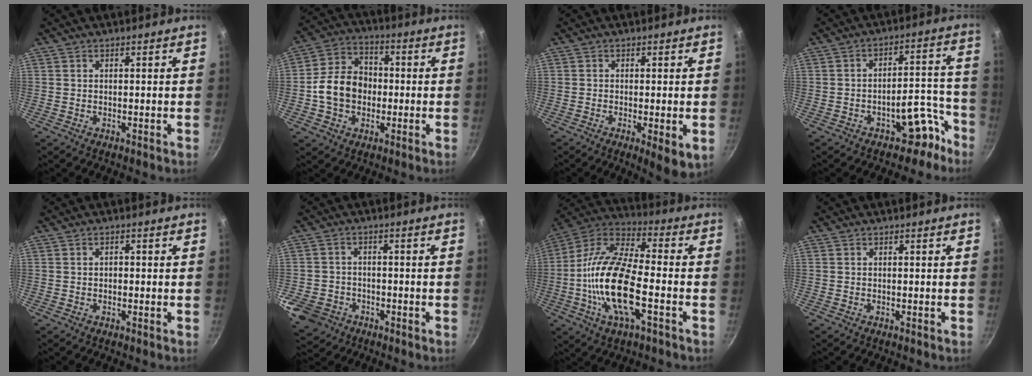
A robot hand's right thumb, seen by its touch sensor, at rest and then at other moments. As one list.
[{"total": 11.9, "force": [-1.4, 9.4, 7.0], "torque": [-0.107, 0.032, -0.033]}, {"total": 5.4, "force": [-1.4, 1.3, 5.0], "torque": [-0.081, -0.016, -0.022]}, {"total": 8.4, "force": [-5.7, 4.3, 4.5], "torque": [-0.032, 0.084, -0.082]}, {"total": 0.7, "force": [-0.1, 0.6, 0.4], "torque": [-0.001, 0.006, -0.003]}, {"total": 8.3, "force": [-3.8, 6.9, 2.7], "torque": [-0.065, 0.018, -0.056]}, {"total": 19.4, "force": [-4.3, 7.4, 17.5], "torque": [-0.354, 0.030, -0.081]}, {"total": 0.0}]